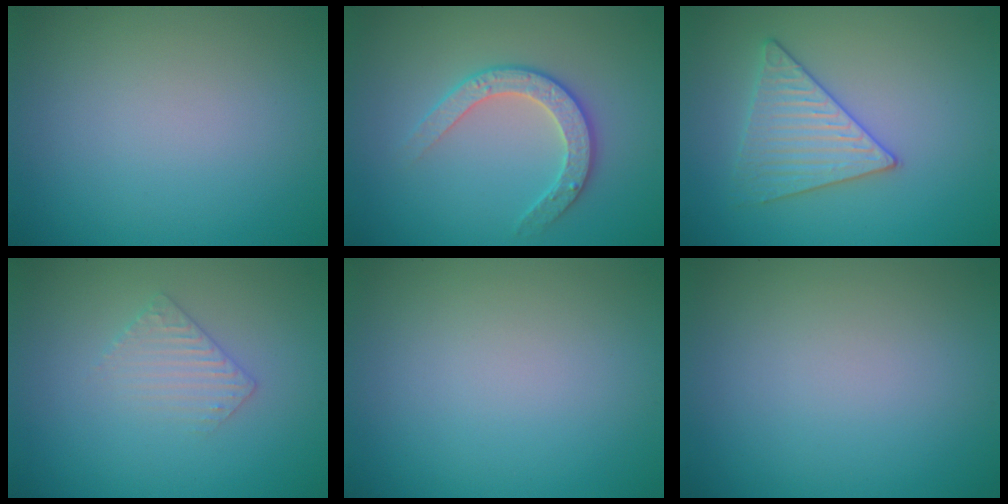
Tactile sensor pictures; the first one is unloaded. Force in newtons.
{"total": 2.9, "press": 2.8, "slide": 0.8}
{"total": 3.5, "press": 3.4, "slide": 0.6}
{"total": 1.9, "press": 1.9, "slide": 0.5}
{"total": 0.0}
{"total": 0.0}